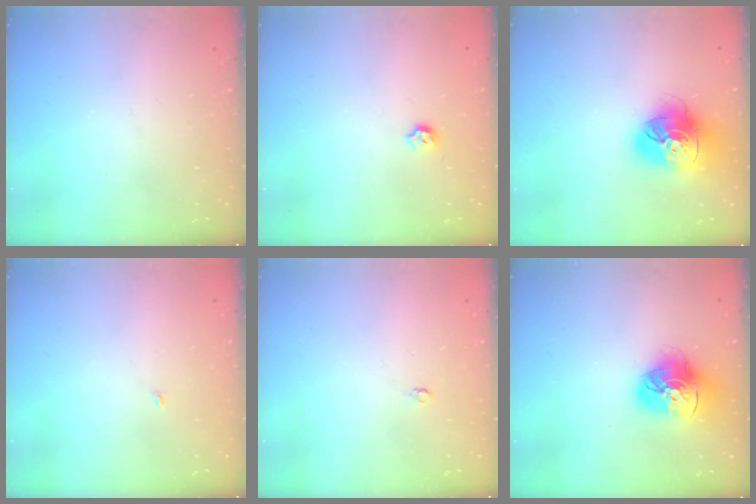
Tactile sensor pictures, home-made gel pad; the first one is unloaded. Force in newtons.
{"total": 3.4, "press": 3.3, "slide": 0.5}
{"total": 19.5, "press": 19.4, "slide": 2.2}
{"total": 1.9, "press": 1.9, "slide": 0.2}
{"total": 3.3, "press": 3.3, "slide": 0.3}
{"total": 15.6, "press": 15.5, "slide": 1.7}